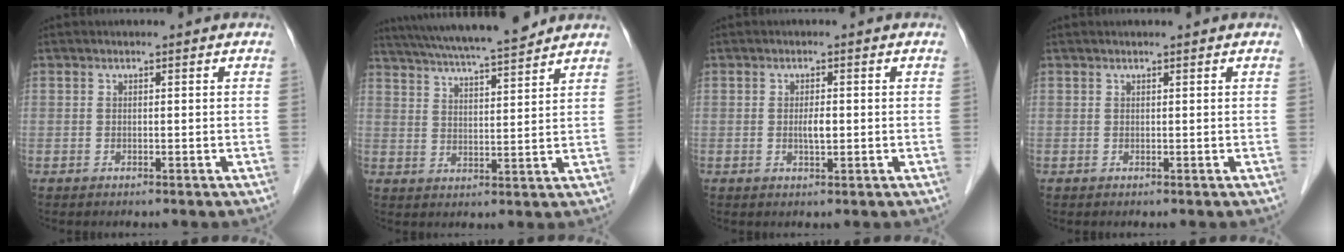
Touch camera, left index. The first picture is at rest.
{"total": 16.4, "force": [14.6, 0.7, 7.6], "torque": [-0.138, 0.026, 0.228]}
{"total": 2.2, "force": [0.1, 0.5, 2.1], "torque": [-0.043, 0.000, 0.003]}
{"total": 2.6, "force": [2.2, 0.0, 1.5], "torque": [-0.019, 0.028, 0.037]}